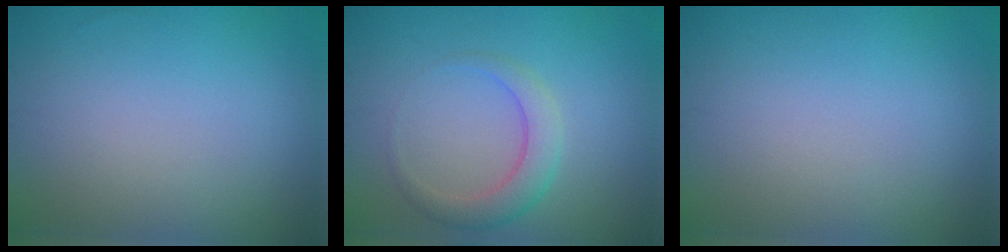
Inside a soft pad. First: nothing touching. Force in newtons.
{"total": 2.9, "press": 2.9, "slide": 0.1}
{"total": 0.0}